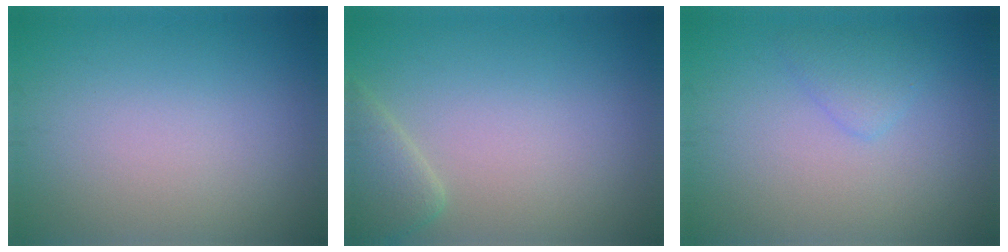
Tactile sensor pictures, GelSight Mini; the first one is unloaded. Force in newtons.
{"total": 2.6, "press": 2.5, "slide": 0.3}
{"total": 1.6, "press": 1.6, "slide": 0.1}